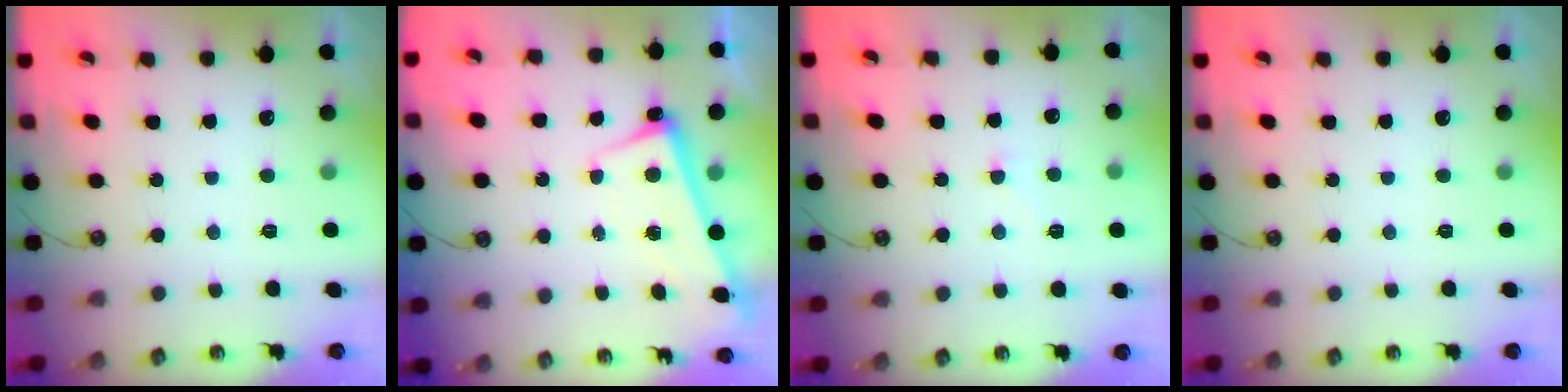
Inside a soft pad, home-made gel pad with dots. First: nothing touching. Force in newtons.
{"total": 2.6, "press": 2.5, "slide": 0.7}
{"total": 3.6, "press": 3.6, "slide": 0.4}
{"total": 0.0}